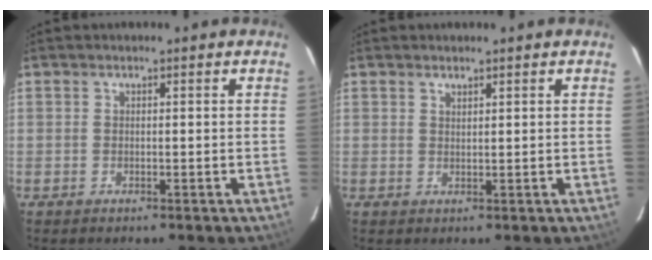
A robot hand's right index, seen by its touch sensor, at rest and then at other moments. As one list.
[{"total": 1.0, "force": [0.9, 0.3, 0.4], "torque": [-0.006, 0.000, 0.016]}]